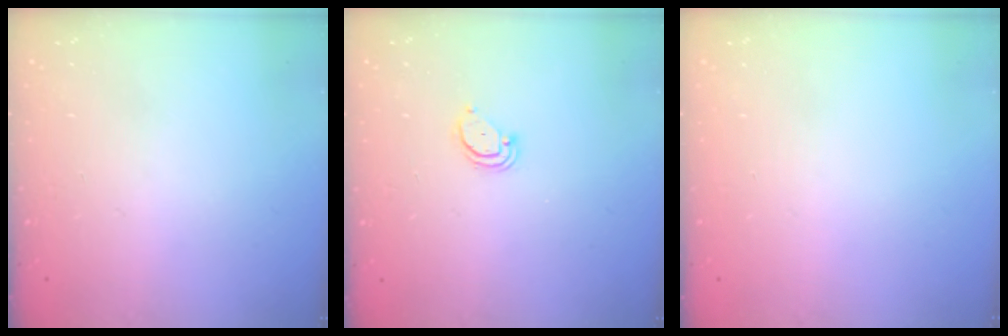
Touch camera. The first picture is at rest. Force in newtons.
{"total": 2.6, "press": 2.6, "slide": 0.2}
{"total": 0.0}